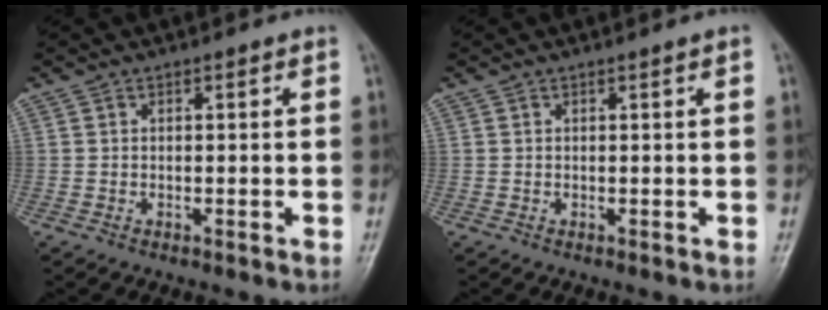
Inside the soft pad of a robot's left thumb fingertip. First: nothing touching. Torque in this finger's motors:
{"motor_torque": [-0.18, -0.05, -0.07, -0.09, 0.03]}